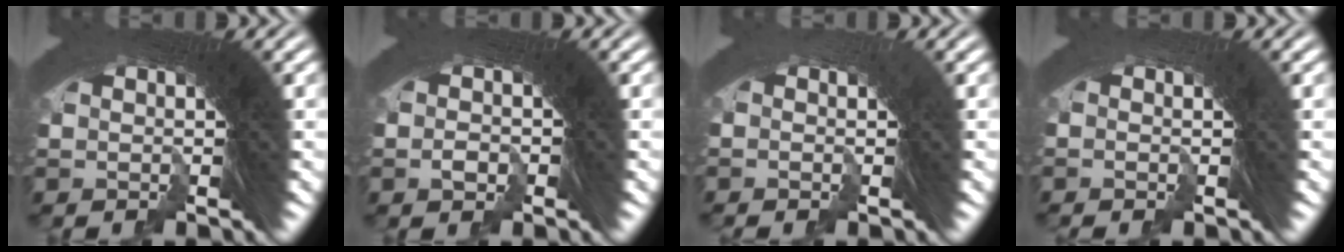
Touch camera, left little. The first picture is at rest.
{"total": 2.0, "force": [-1.7, 1.0, -0.4], "torque": [0.010, -0.012, -0.022]}
{"total": 2.5, "force": [-1.3, -1.3, -1.6], "torque": [0.024, -0.007, -0.019]}
{"total": 2.1, "force": [-1.0, -1.2, -1.4], "torque": [0.027, -0.004, -0.015]}